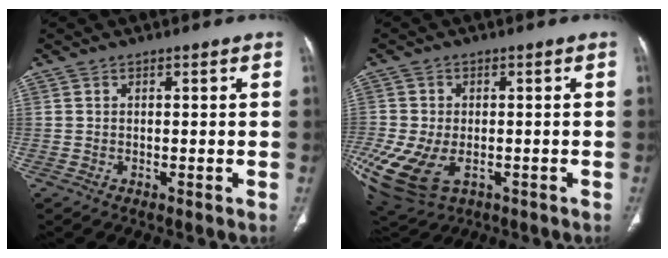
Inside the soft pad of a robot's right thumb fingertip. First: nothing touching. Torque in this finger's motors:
{"motor_torque": [3.10, 1.91, 0.85, -0.92, 0.20]}